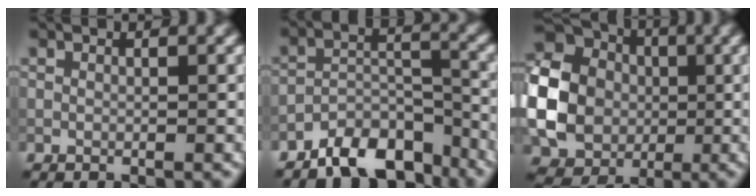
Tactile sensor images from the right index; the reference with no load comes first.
{"total": 6.6, "force": [-5.2, 2.8, 3.0], "torque": [-0.037, -0.001, -0.096]}
{"total": 14.0, "force": [-0.4, 12.5, 6.3], "torque": [-0.159, -0.002, -0.042]}